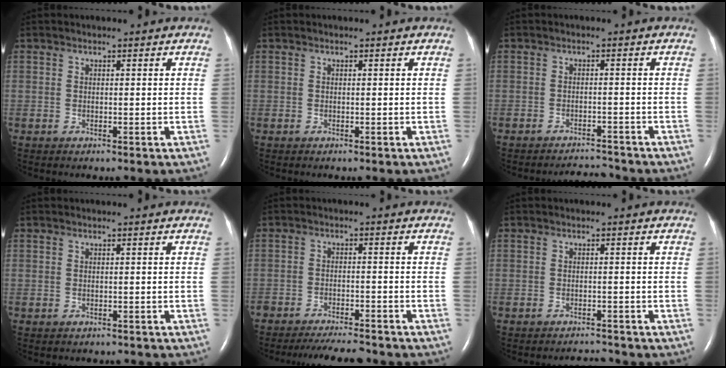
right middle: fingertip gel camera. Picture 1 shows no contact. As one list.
[{"total": 0.0}, {"total": 3.2, "force": [-3.1, -0.2, -0.2], "torque": [-0.001, -0.010, -0.048]}, {"total": 1.9, "force": [-1.7, 0.8, 0.4], "torque": [-0.012, -0.002, -0.019]}, {"total": 9.6, "force": [-8.9, 1.4, 3.5], "torque": [-0.048, -0.012, -0.127]}, {"total": 2.1, "force": [-2.1, 0.0, 0.0], "torque": [-0.002, -0.010, -0.028]}]